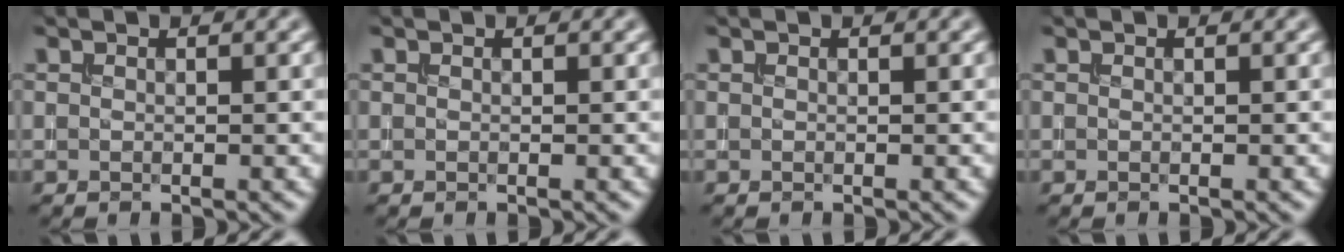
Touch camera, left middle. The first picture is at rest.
{"total": 0.0}
{"total": 0.0}
{"total": 0.0}